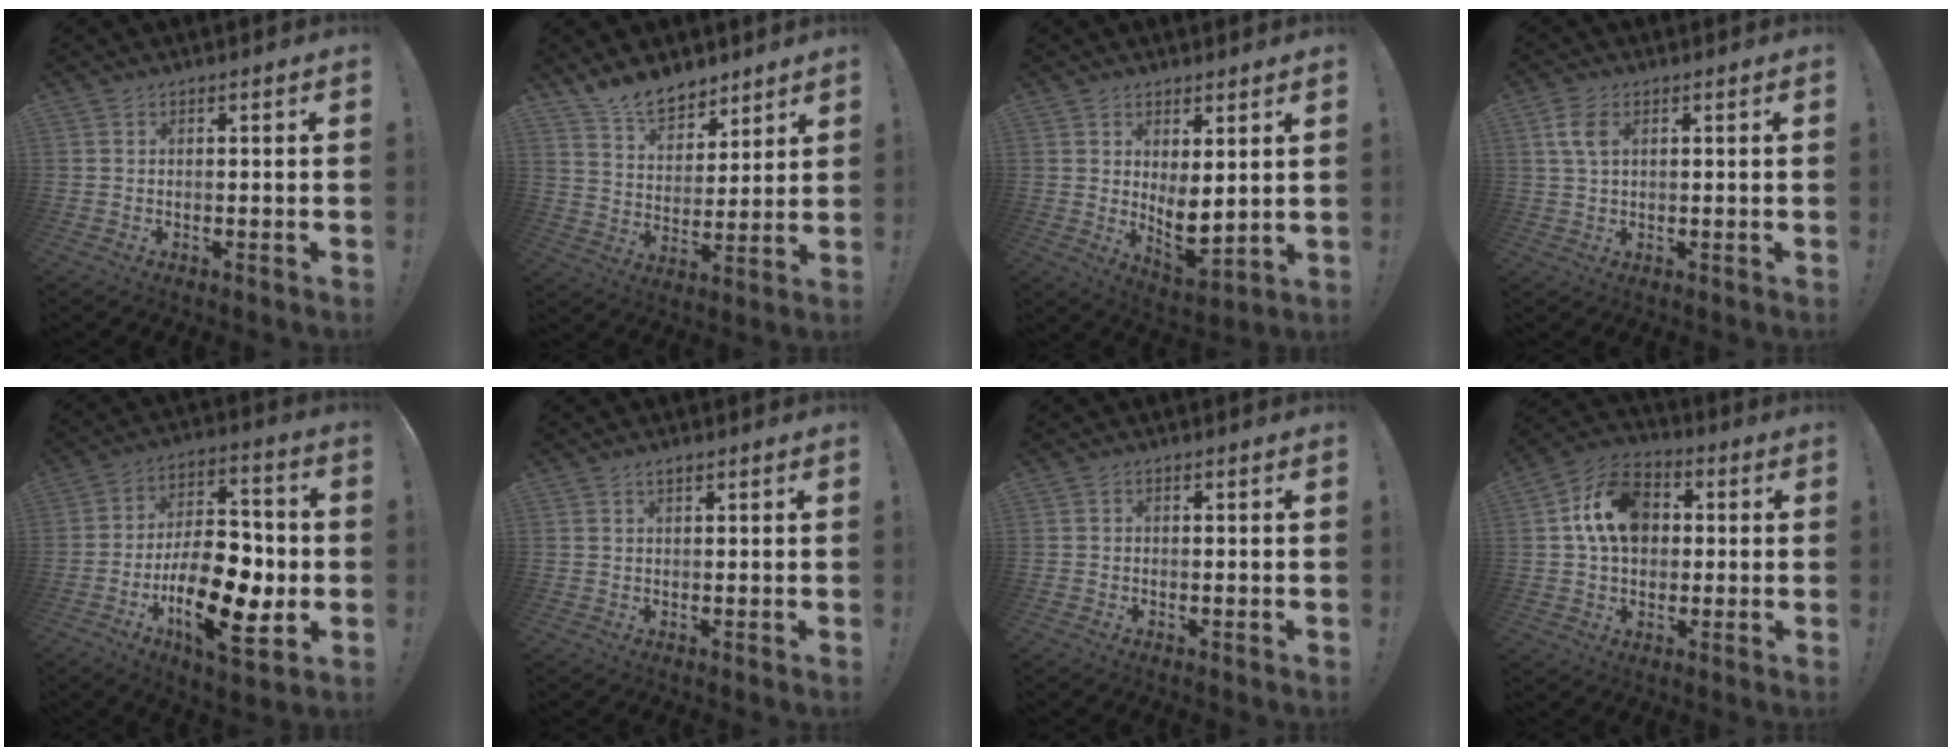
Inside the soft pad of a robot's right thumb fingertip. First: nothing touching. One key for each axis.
{"total": 11.3, "fx": 9.4, "fy": 5.5, "fz": 3.0, "tx": -0.060, "ty": -0.070, "tz": 0.184}
{"total": 6.7, "fx": 2.3, "fy": 3.1, "fz": 5.5, "tx": -0.062, "ty": -0.037, "tz": 0.051}
{"total": 5.6, "fx": 1.9, "fy": 3.3, "fz": 4.1, "tx": -0.072, "ty": -0.002, "tz": 0.033}
{"total": 22.5, "fx": -6.2, "fy": 11.4, "fz": 18.3, "tx": -0.310, "ty": 0.035, "tz": -0.093}
{"total": 1.5, "fx": 1.1, "fy": 0.4, "fz": 0.9, "tx": -0.012, "ty": -0.003, "tz": 0.018}
{"total": 0.5, "fx": -0.2, "fy": 0.4, "fz": 0.2, "tx": -0.002, "ty": 0.002, "tz": -0.003}
{"total": 15.0, "fx": 3.4, "fy": 11.2, "fz": 9.4, "tx": -0.152, "ty": 0.008, "tz": 0.069}